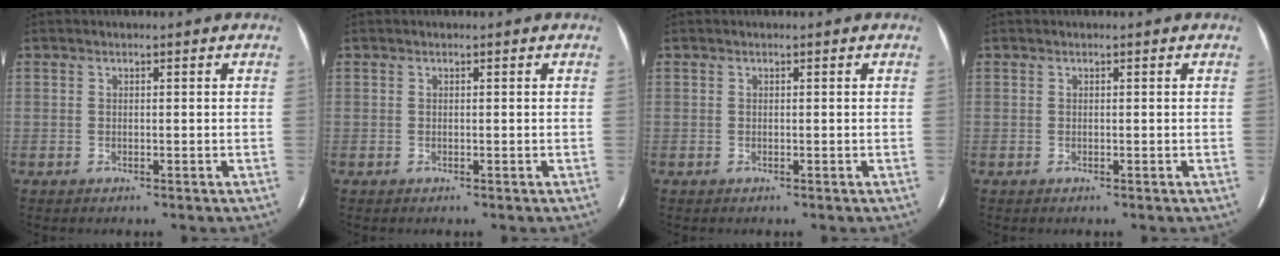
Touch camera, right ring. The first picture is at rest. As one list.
[{"total": 0.0}, {"total": 0.0}, {"total": 0.0}]